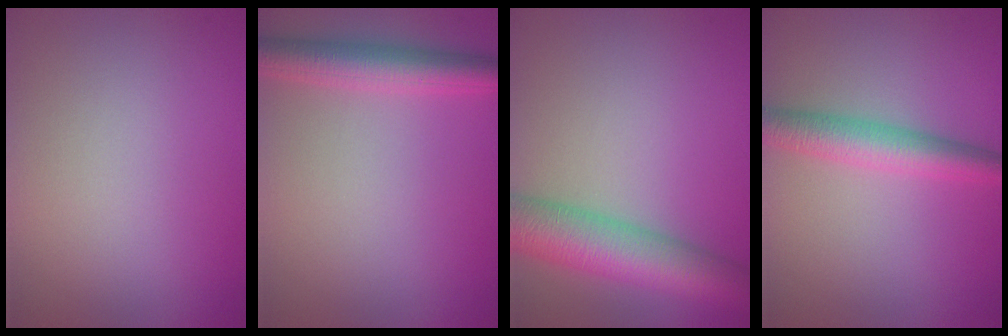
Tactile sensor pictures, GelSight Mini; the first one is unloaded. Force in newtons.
{"total": 4.1, "press": 4.1, "slide": 0.1}
{"total": 7.9, "press": 7.9, "slide": 0.3}
{"total": 4.0, "press": 4.0, "slide": 0.0}